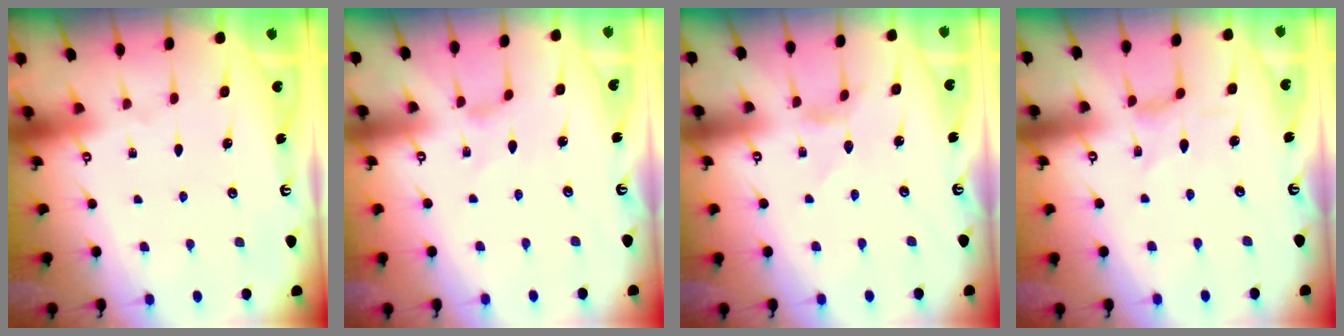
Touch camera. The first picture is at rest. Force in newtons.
{"total": 0.0}
{"total": 1.3, "press": 1.2, "slide": 0.2}
{"total": 0.7, "press": 0.7, "slide": 0.2}